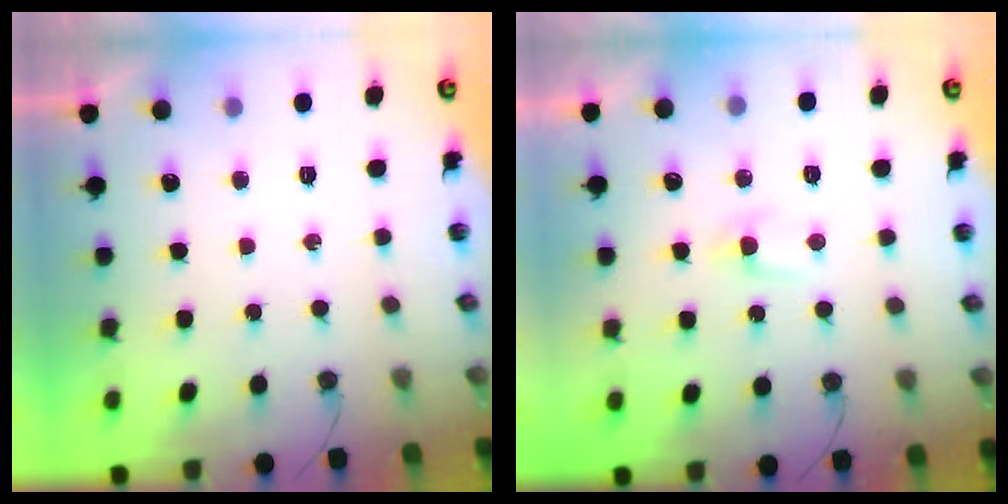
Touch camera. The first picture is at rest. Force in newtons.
{"total": 2.2, "press": 2.2, "slide": 0.3}